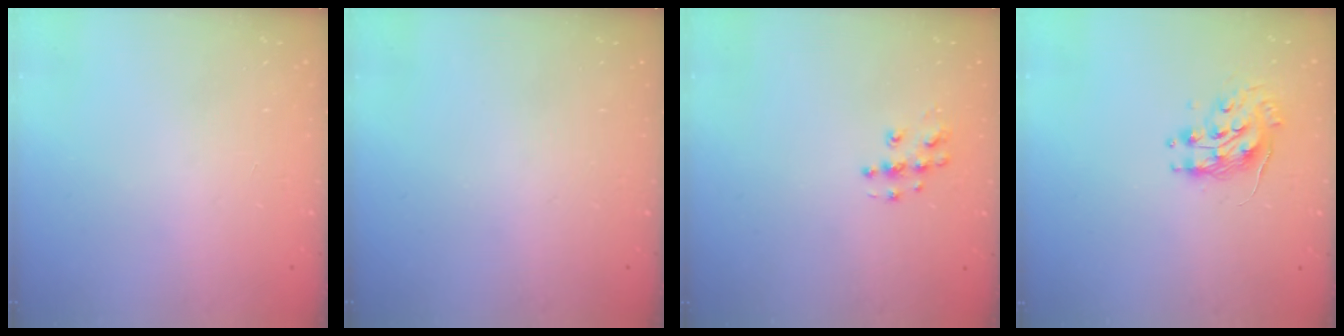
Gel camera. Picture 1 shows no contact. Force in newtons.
{"total": 0.0}
{"total": 7.9, "press": 7.9, "slide": 0.4}
{"total": 9.7, "press": 9.7, "slide": 0.8}